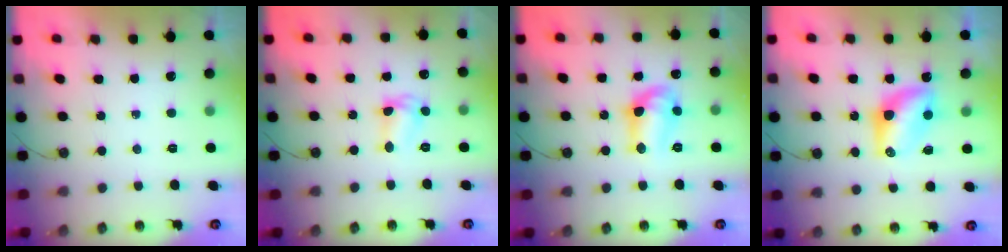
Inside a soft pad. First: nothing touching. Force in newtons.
{"total": 5.8, "press": 5.8, "slide": 0.5}
{"total": 11.3, "press": 11.0, "slide": 2.1}
{"total": 8.0, "press": 8.0, "slide": 0.4}